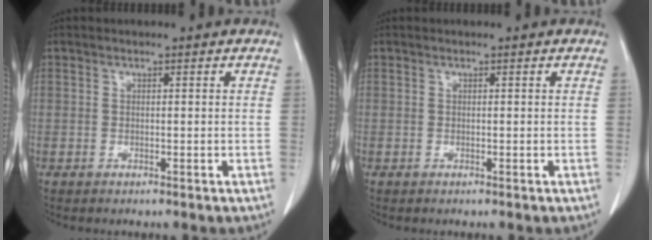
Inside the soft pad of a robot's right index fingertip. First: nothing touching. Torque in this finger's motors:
{"motor_torque": [0.00, 0.00, 0.00, 0.00]}